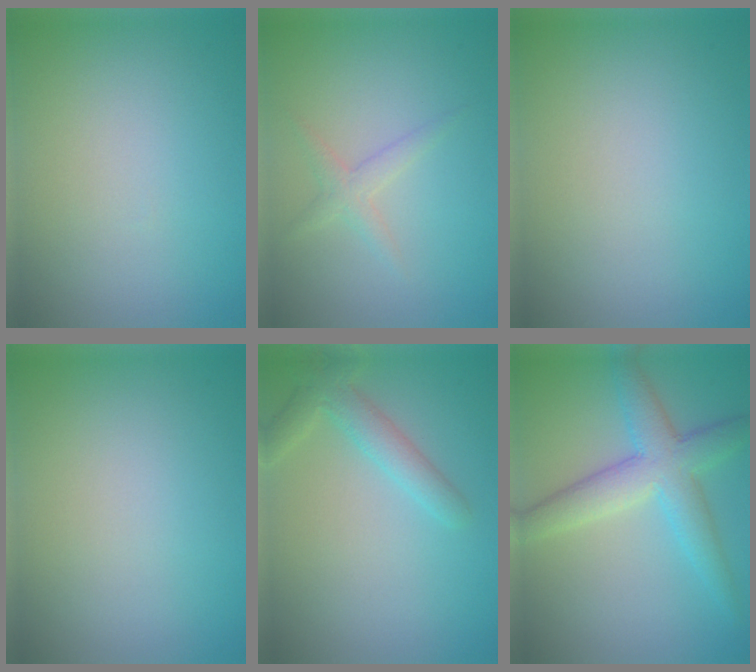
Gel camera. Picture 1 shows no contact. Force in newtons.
{"total": 1.5, "press": 1.5, "slide": 0.1}
{"total": 0.0}
{"total": 0.0}
{"total": 3.0, "press": 3.0, "slide": 0.2}
{"total": 5.4, "press": 5.4, "slide": 0.1}